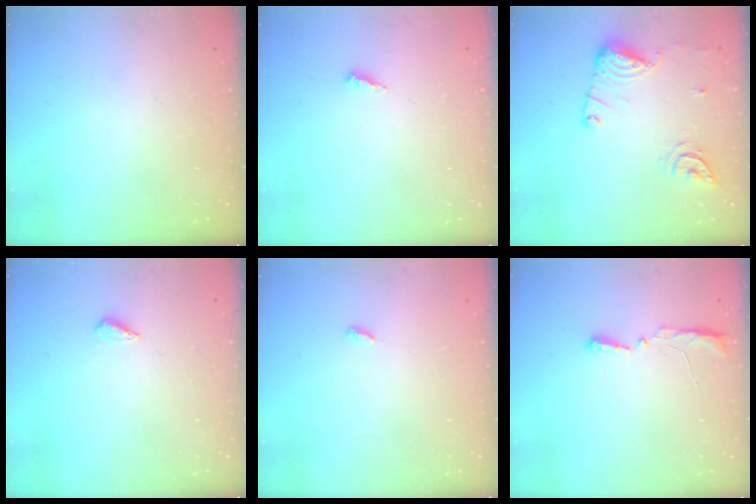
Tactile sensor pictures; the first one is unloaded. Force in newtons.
{"total": 3.9, "press": 3.9, "slide": 0.2}
{"total": 12.2, "press": 12.2, "slide": 1.2}
{"total": 2.1, "press": 1.9, "slide": 0.8}
{"total": 2.5, "press": 2.5, "slide": 0.2}
{"total": 8.2, "press": 5.2, "slide": 6.2}